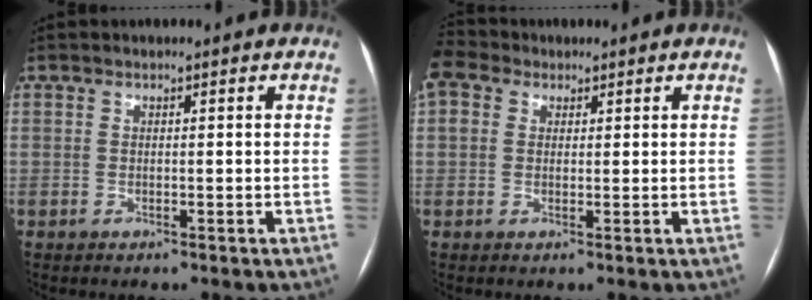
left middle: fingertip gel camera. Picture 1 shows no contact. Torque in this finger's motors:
{"motor_torque": [0.51, -0.21, 1.05, 0.21]}